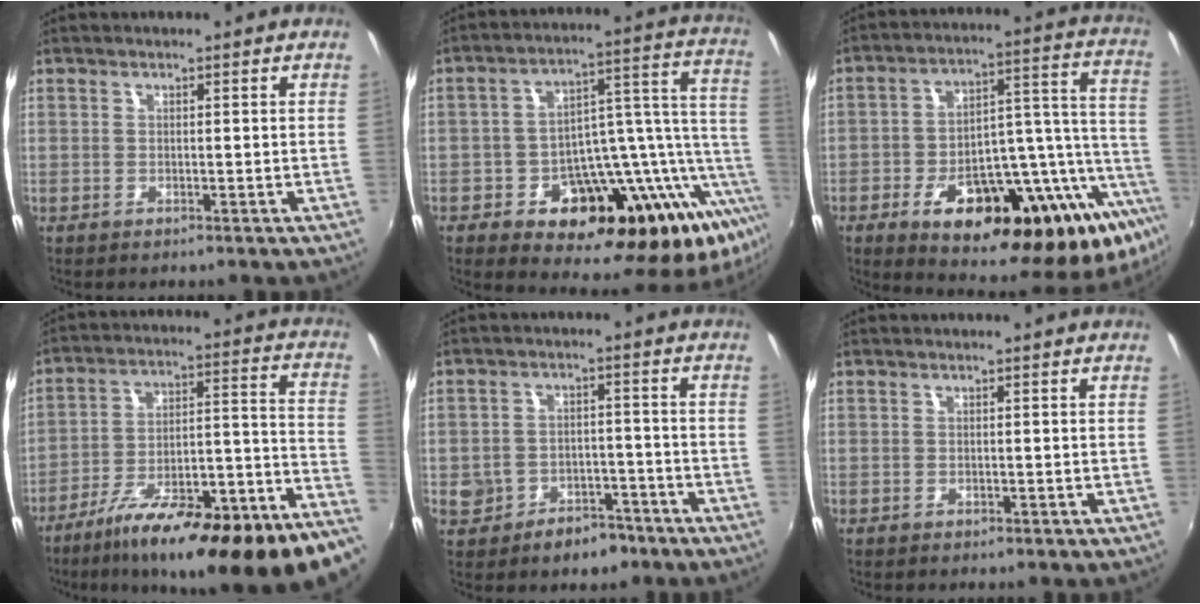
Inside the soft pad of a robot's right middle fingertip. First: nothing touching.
{"total": 26.3, "force": [-9.8, 13.6, 20.3], "torque": [-0.280, 0.009, -0.134]}
{"total": 31.9, "force": [-15.9, 10.8, 25.5], "torque": [-0.341, 0.022, -0.220]}
{"total": 25.3, "force": [-17.5, 3.2, 18.0], "torque": [-0.241, -0.042, -0.264]}
{"total": 8.4, "force": [-4.7, 6.0, 3.4], "torque": [-0.085, 0.018, -0.055]}
{"total": 0.0}